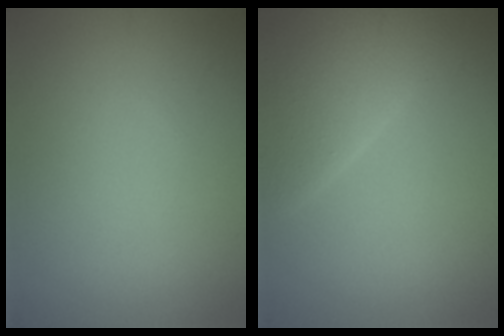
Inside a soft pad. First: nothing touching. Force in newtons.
{"total": 4.3, "press": 4.3, "slide": 0.3}